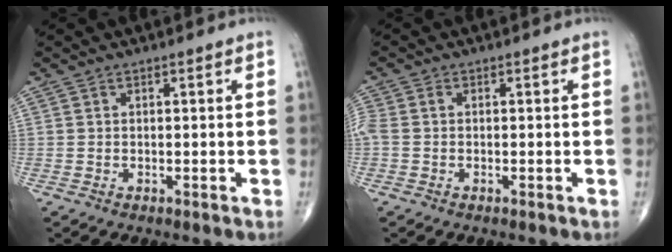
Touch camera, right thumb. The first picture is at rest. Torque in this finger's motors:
{"motor_torque": [-0.29, -0.29, 0.39, 0.12, 0.05]}